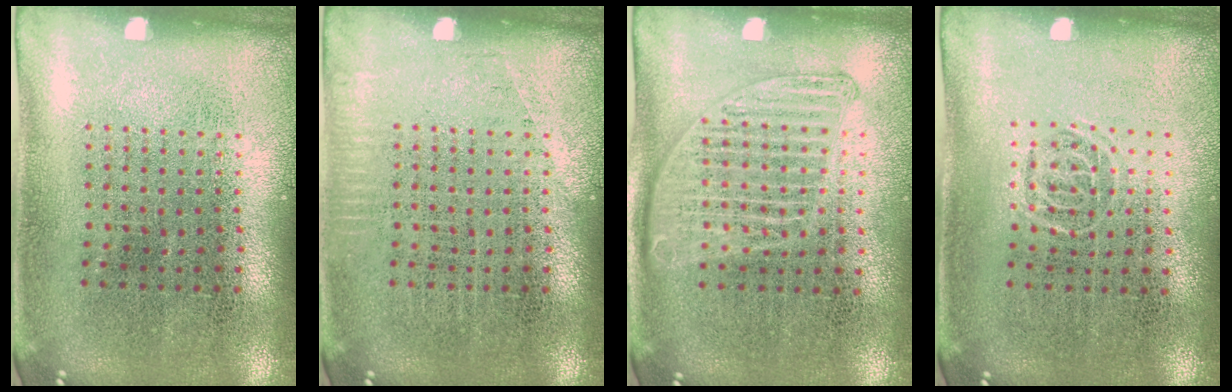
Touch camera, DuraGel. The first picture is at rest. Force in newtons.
{"total": 0.6, "press": 0.6, "slide": 0.1}
{"total": 1.5, "press": 1.4, "slide": 0.5}
{"total": 0.6, "press": 0.4, "slide": 0.4}